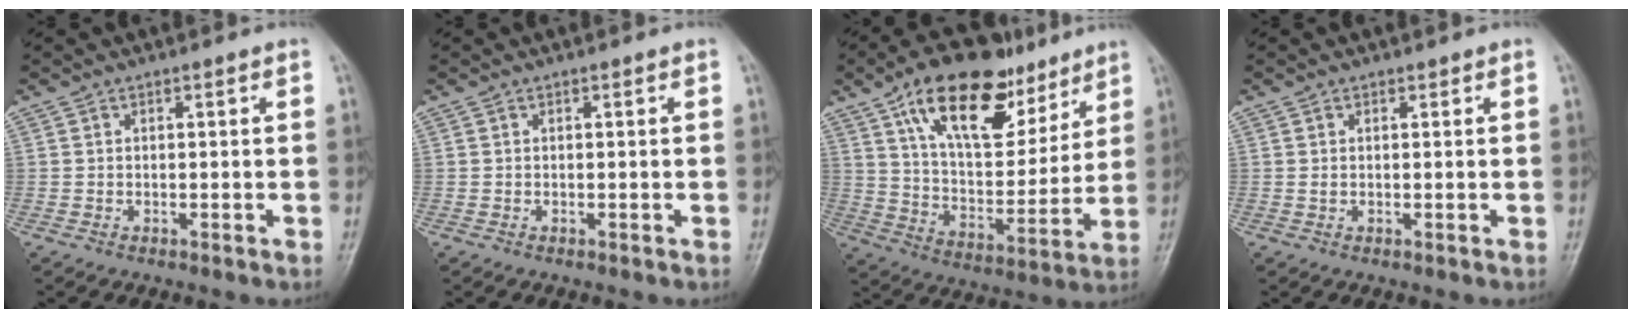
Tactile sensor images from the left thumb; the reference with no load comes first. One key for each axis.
{"total": 0.0}
{"total": 22.6, "fx": 13.2, "fy": 10.9, "fz": 14.7, "tx": -0.196, "ty": -0.044, "tz": 0.229}
{"total": 0.6, "fx": 0.3, "fy": 0.5, "fz": 0.3, "tx": -0.004, "ty": -0.001, "tz": 0.004}